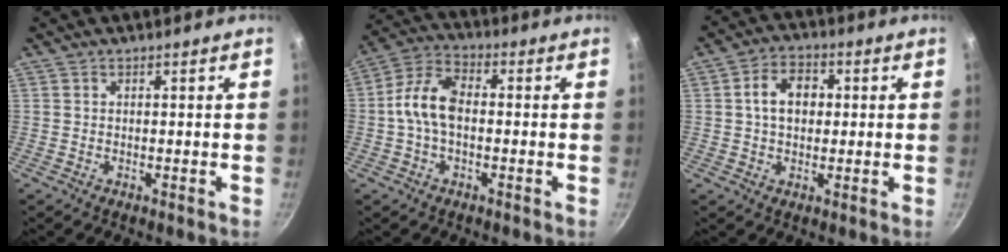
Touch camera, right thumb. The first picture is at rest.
{"total": 9.3, "force": [-0.6, 5.6, 7.4], "torque": [-0.134, 0.034, -0.026]}
{"total": 7.4, "force": [0.9, 5.4, 5.0], "torque": [-0.063, 0.013, 0.006]}